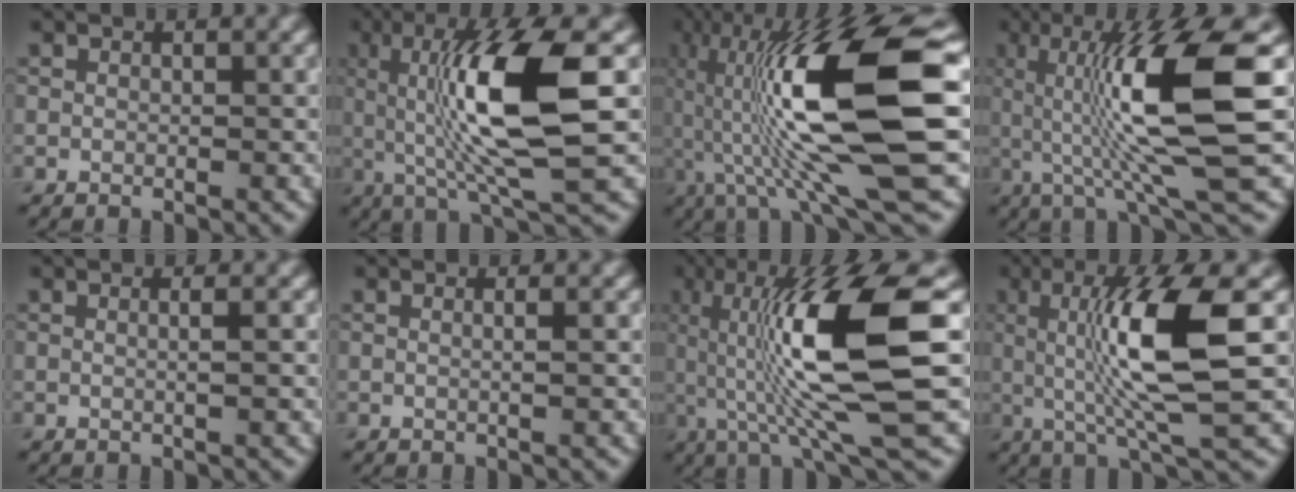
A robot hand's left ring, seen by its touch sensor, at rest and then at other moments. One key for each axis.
{"total": 10.3, "fx": 1.1, "fy": 2.3, "fz": 9.9, "tx": -0.172, "ty": -0.003, "tz": 0.027}
{"total": 15.4, "fx": -0.3, "fy": 3.7, "fz": 15.0, "tx": -0.291, "ty": 0.019, "tz": 0.000}
{"total": 11.5, "fx": 1.0, "fy": 2.1, "fz": 11.2, "tx": -0.186, "ty": 0.000, "tz": 0.023}
{"total": 2.1, "fx": 0.4, "fy": 1.0, "fz": 1.8, "tx": -0.005, "ty": 0.004, "tz": -0.015}
{"total": 1.8, "fx": 0.4, "fy": 0.9, "fz": 1.5, "tx": -0.003, "ty": 0.003, "tz": -0.014}
{"total": 12.6, "fx": 0.8, "fy": 2.6, "fz": 12.3, "tx": -0.220, "ty": 0.005, "tz": 0.017}
{"total": 9.2, "fx": 1.0, "fy": 1.7, "fz": 9.0, "tx": -0.147, "ty": -0.004, "tz": 0.023}